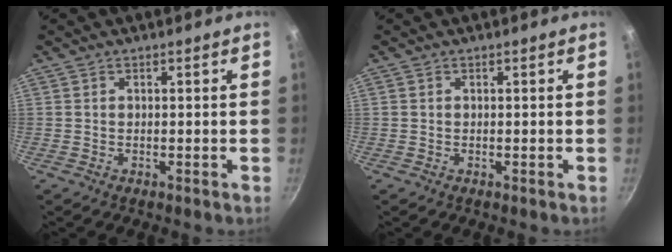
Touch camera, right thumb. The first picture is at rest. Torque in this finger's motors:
{"motor_torque": [-0.04, -0.23, -0.30, 0.15, 0.00]}